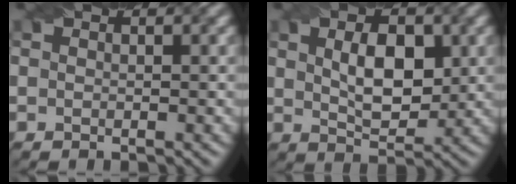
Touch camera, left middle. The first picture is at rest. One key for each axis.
{"total": 5.0, "fx": 0.8, "fy": 2.6, "fz": 4.2, "tx": -0.073, "ty": 0.000, "tz": 0.019}